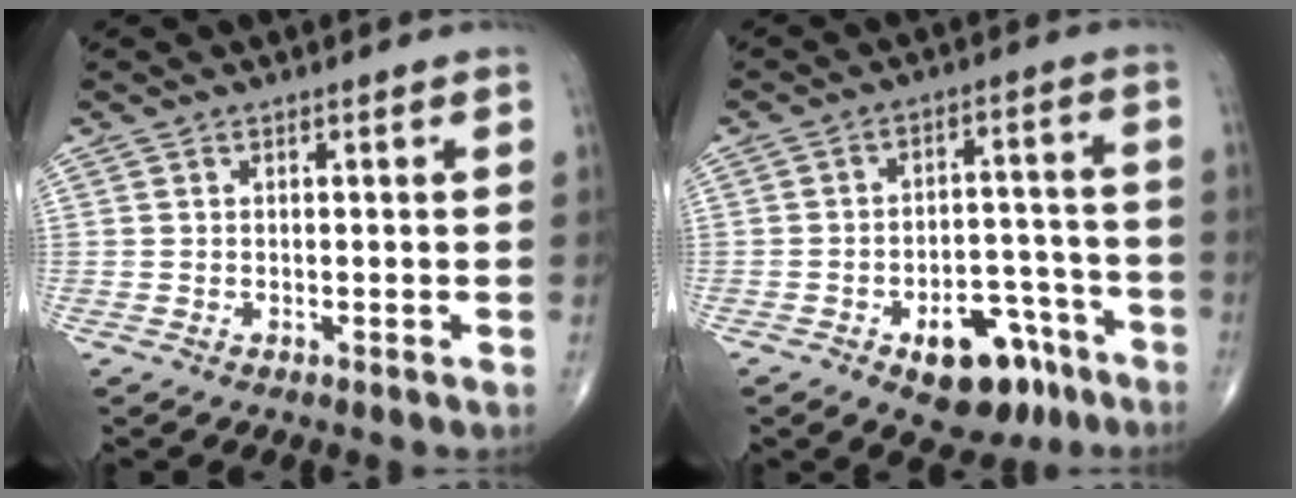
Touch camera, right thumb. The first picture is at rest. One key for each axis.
{"total": 12.7, "fx": -7.4, "fy": 6.9, "fz": 7.7, "tx": -0.069, "ty": 0.058, "tz": -0.099}